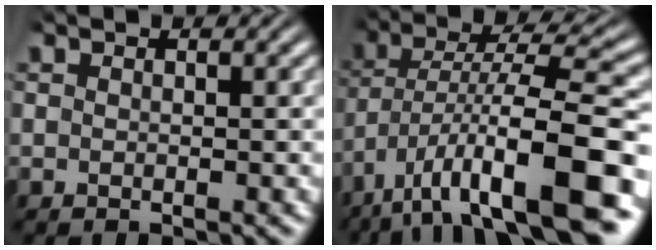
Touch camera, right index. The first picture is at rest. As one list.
[{"total": 10.7, "force": [-3.5, 4.1, 9.2], "torque": [-0.155, -0.020, -0.036]}]